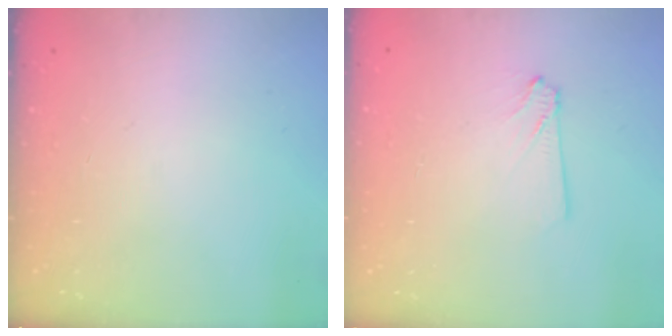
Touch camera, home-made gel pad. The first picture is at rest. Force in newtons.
{"total": 2.9, "press": 2.9, "slide": 0.4}